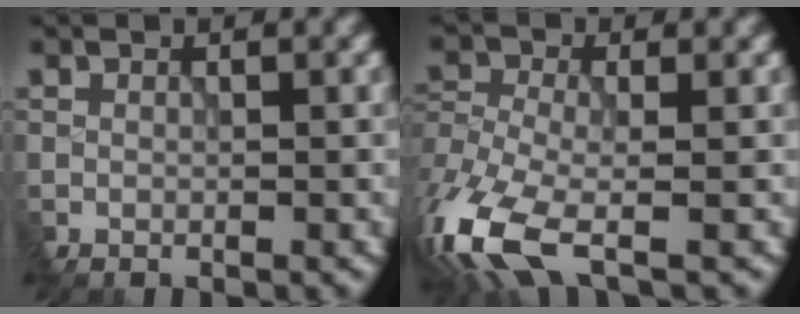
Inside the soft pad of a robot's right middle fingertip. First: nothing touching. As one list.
[{"total": 8.9, "force": [-5.2, 3.5, 6.3], "torque": [-0.153, -0.019, -0.113]}]